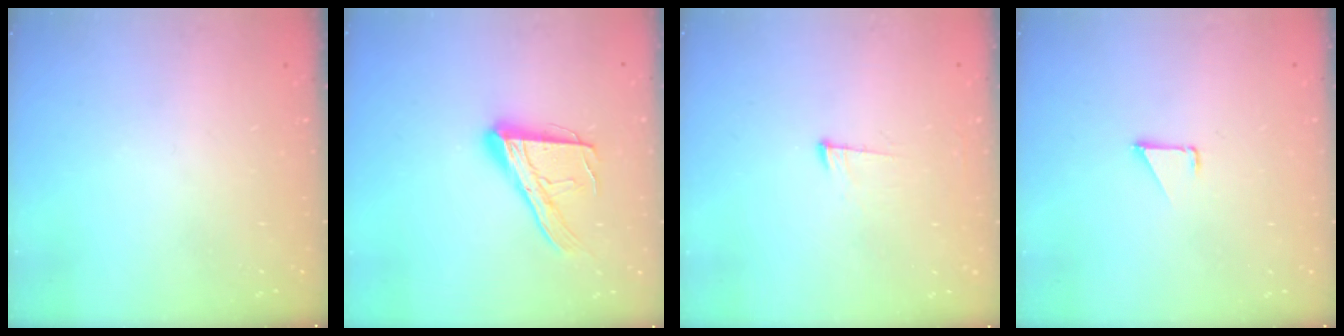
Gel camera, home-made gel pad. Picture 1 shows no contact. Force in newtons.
{"total": 16.3, "press": 16.2, "slide": 1.4}
{"total": 7.0, "press": 6.8, "slide": 1.7}
{"total": 1.0, "press": 1.0, "slide": 0.1}